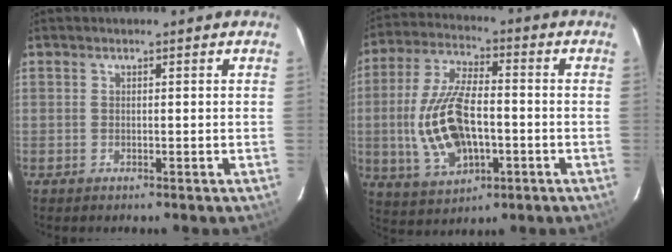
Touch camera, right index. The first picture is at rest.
{"total": 15.7, "force": [-2.5, 7.8, 13.4], "torque": [-0.283, 0.000, -0.035]}